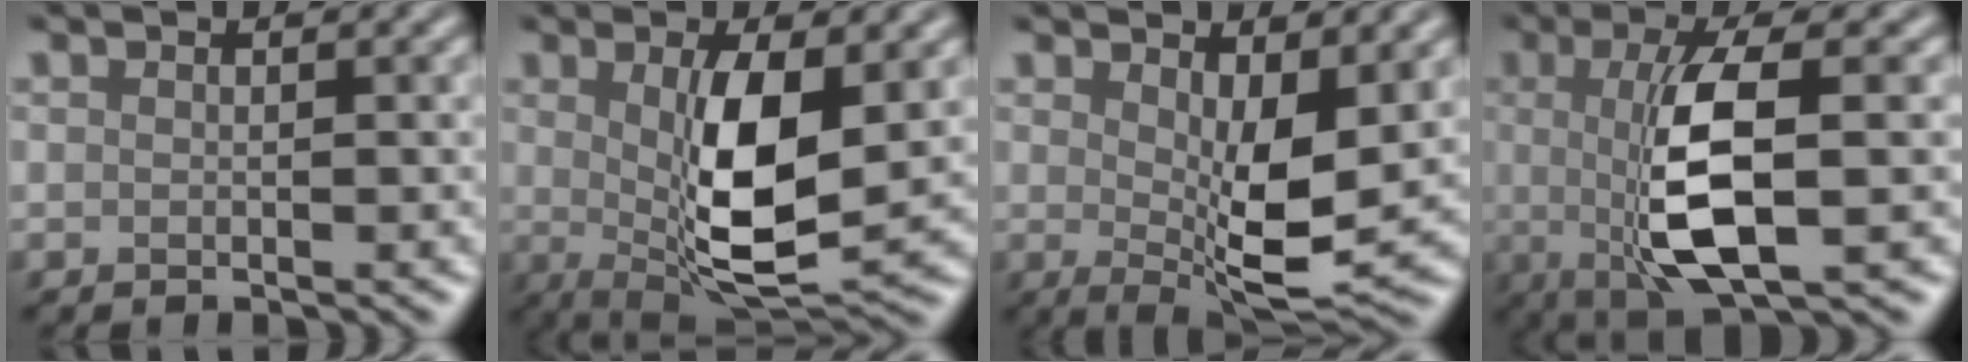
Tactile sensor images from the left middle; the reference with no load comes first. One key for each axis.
{"total": 8.3, "fx": 0.4, "fy": 2.7, "fz": 7.9, "tx": -0.140, "ty": -0.014, "tz": 0.014}
{"total": 6.9, "fx": 1.0, "fy": 2.3, "fz": 6.4, "tx": -0.108, "ty": -0.015, "tz": 0.023}
{"total": 7.6, "fx": -0.5, "fy": 2.1, "fz": 7.3, "tx": -0.135, "ty": -0.011, "tz": -0.005}